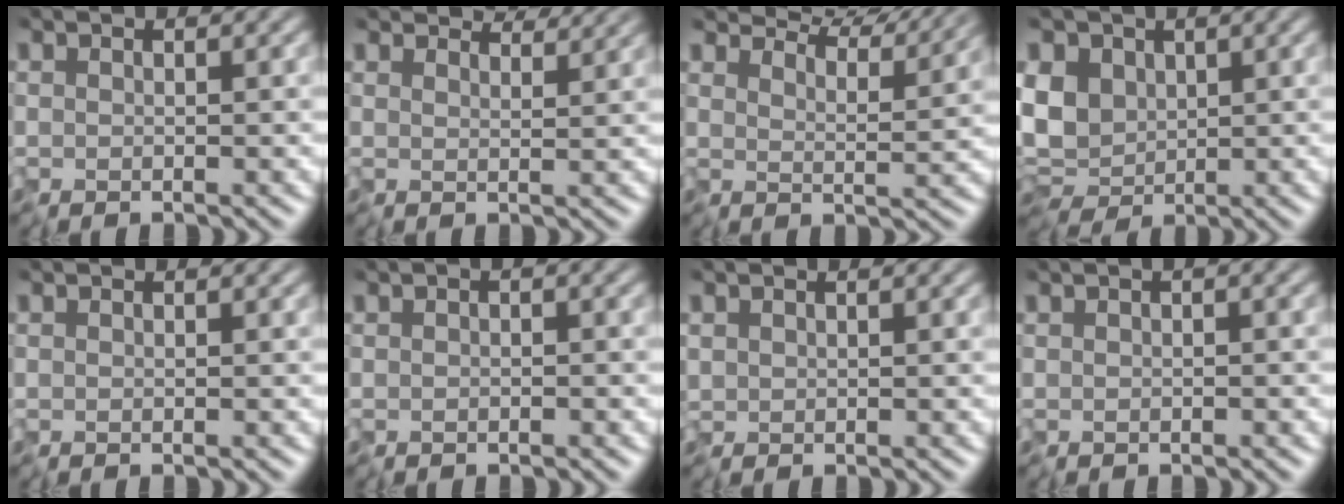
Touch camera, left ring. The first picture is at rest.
{"total": 5.3, "force": [4.8, 1.1, 1.9], "torque": [-0.031, 0.013, 0.043]}
{"total": 8.6, "force": [7.7, 1.8, 3.3], "torque": [-0.048, 0.006, 0.078]}
{"total": 6.3, "force": [0.0, 4.9, 3.9], "torque": [-0.095, 0.002, -0.012]}
{"total": 0.0}
{"total": 1.7, "force": [0.3, 1.0, 1.3], "torque": [-0.025, 0.011, -0.007]}
{"total": 0.7, "force": [0.2, 0.7, 0.1], "torque": [-0.006, 0.002, 0.006]}
{"total": 2.6, "force": [1.1, 1.3, 1.9], "torque": [-0.039, 0.018, 0.006]}